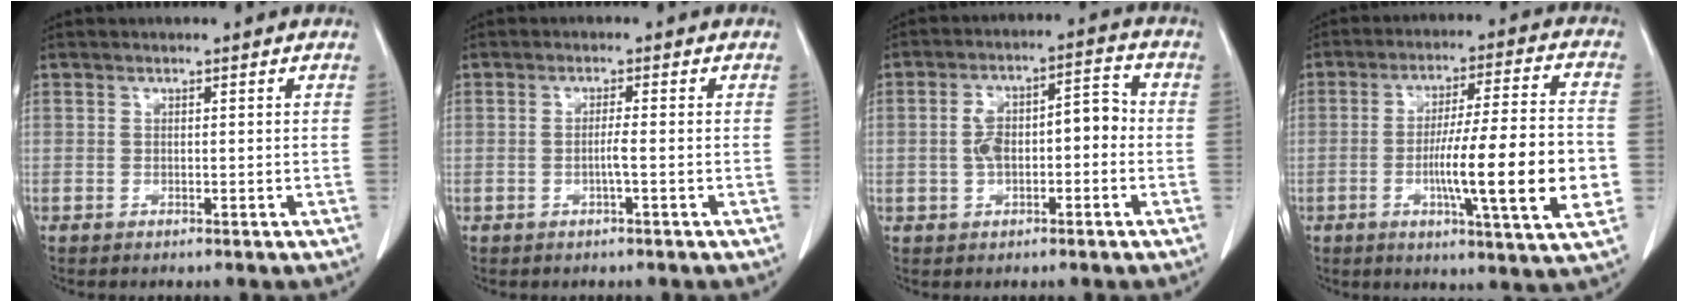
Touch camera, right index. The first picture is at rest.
{"total": 1.8, "force": [-0.5, -0.2, 1.7], "torque": [-0.032, 0.000, -0.010]}
{"total": 8.0, "force": [-0.9, 3.6, 7.0], "torque": [-0.128, 0.041, -0.014]}
{"total": 16.8, "force": [-3.4, 0.6, 16.4], "torque": [-0.241, -0.002, -0.054]}